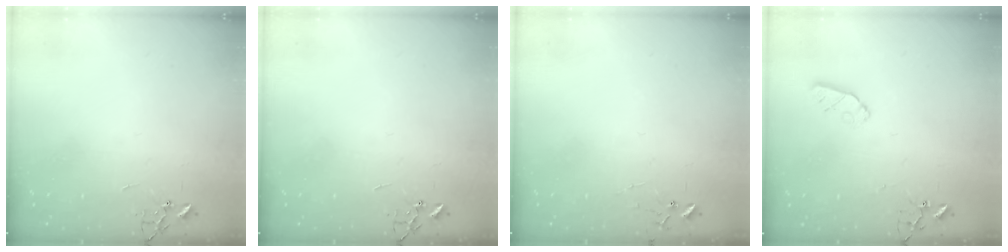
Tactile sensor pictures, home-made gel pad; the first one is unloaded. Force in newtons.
{"total": 0.0}
{"total": 6.9, "press": 6.9, "slide": 0.4}
{"total": 4.9, "press": 4.8, "slide": 0.6}